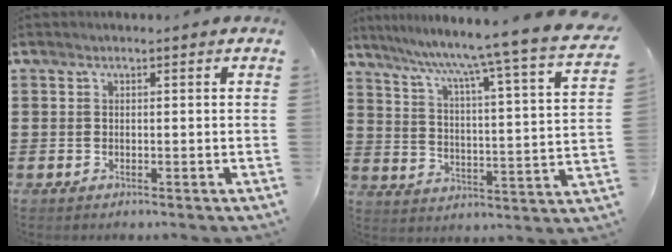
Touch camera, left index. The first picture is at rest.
{"total": 6.8, "force": [5.6, -1.6, 3.6], "torque": [-0.085, -0.062, 0.076]}